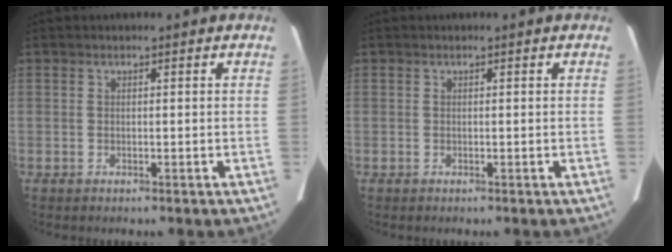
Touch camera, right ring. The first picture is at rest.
{"total": 0.0}